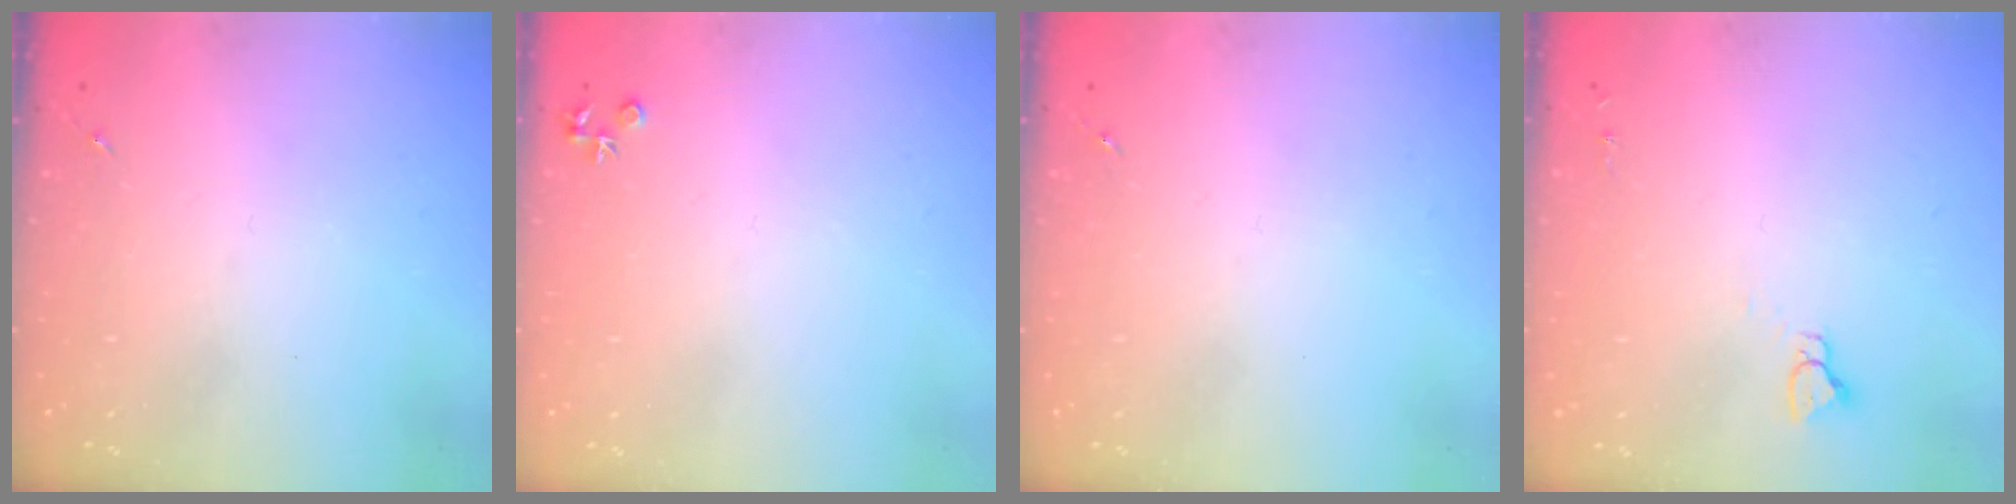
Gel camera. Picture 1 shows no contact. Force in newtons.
{"total": 4.0, "press": 4.0, "slide": 0.6}
{"total": 0.0}
{"total": 2.9, "press": 2.9, "slide": 0.2}